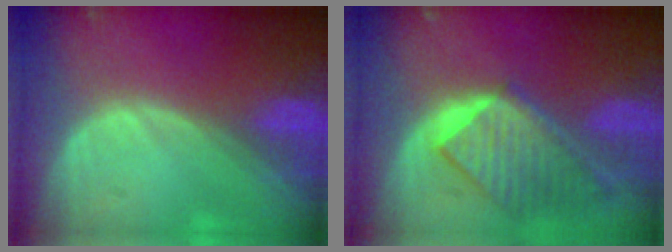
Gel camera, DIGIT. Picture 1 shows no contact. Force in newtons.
{"total": 9.3, "press": 8.1, "slide": 4.6}